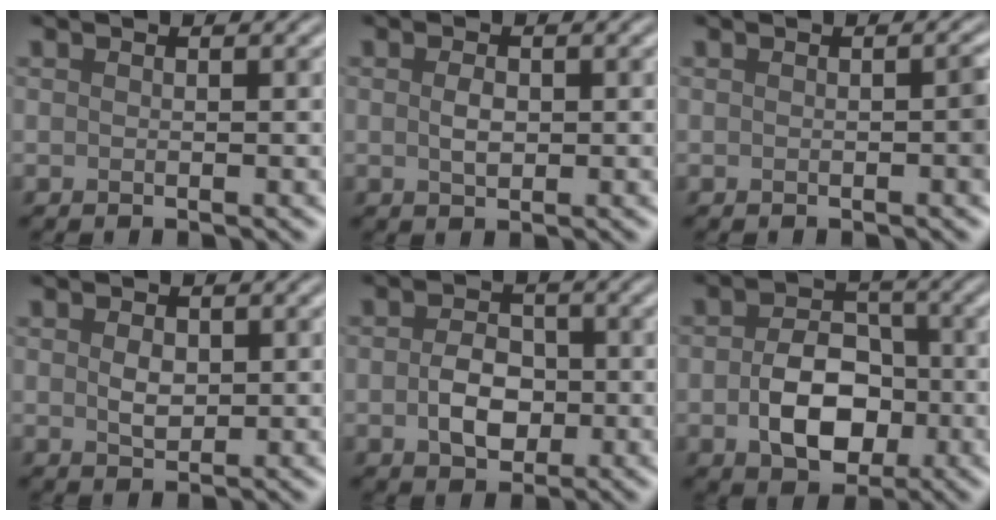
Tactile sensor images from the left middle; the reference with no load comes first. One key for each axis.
{"total": 1.6, "fx": 0.1, "fy": 1.0, "fz": 1.3, "tx": -0.027, "ty": -0.001, "tz": 0.003}
{"total": 0.9, "fx": -0.2, "fy": 0.1, "fz": 0.9, "tx": -0.011, "ty": 0.005, "tz": -0.001}
{"total": 1.9, "fx": 0.3, "fy": 1.2, "fz": 1.3, "tx": -0.027, "ty": -0.002, "tz": 0.008}
{"total": 3.8, "fx": -0.6, "fy": 2.7, "fz": 2.6, "tx": -0.049, "ty": -0.001, "tz": -0.015}
{"total": 6.3, "fx": -1.3, "fy": 4.5, "fz": 4.3, "tx": -0.076, "ty": -0.006, "tz": -0.020}